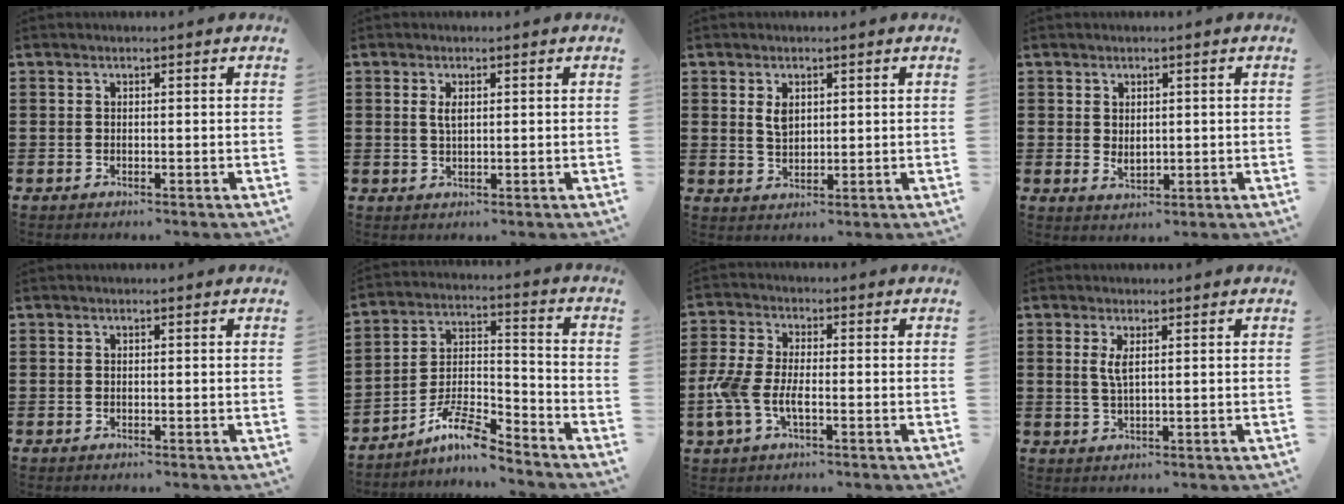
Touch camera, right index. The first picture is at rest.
{"total": 1.9, "force": [0.5, 0.7, 1.7], "torque": [-0.036, 0.004, 0.008]}
{"total": 2.8, "force": [1.1, 1.7, 1.9], "torque": [-0.043, 0.005, 0.020]}
{"total": 1.9, "force": [0.6, 1.2, 1.3], "torque": [-0.027, 0.004, 0.011]}
{"total": 0.0}
{"total": 9.1, "force": [-7.4, 1.8, 5.0], "torque": [-0.099, 0.010, -0.140]}
{"total": 5.6, "force": [-1.8, 2.5, 4.7], "torque": [-0.115, -0.004, -0.041]}
{"total": 2.3, "force": [0.8, 0.4, 2.1], "torque": [-0.044, 0.001, 0.012]}